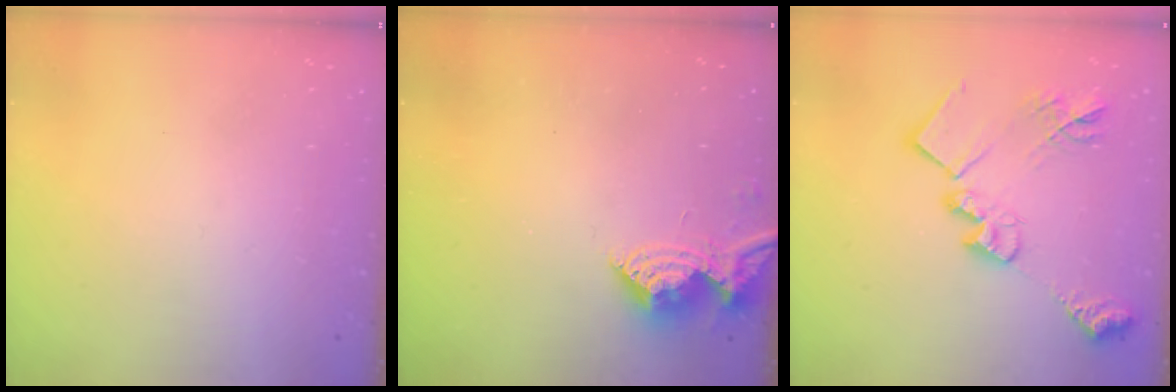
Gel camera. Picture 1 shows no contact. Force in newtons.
{"total": 10.6, "press": 10.6, "slide": 0.9}
{"total": 20.0, "press": 19.9, "slide": 1.3}